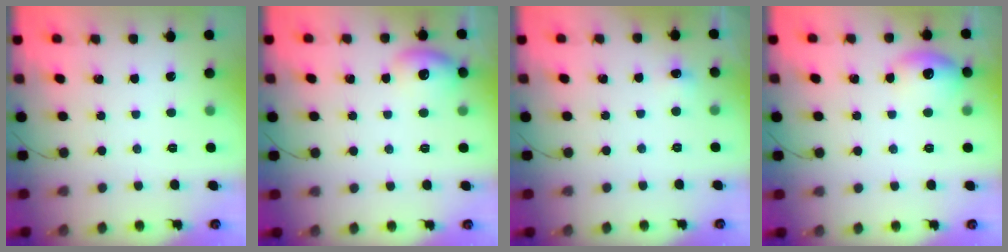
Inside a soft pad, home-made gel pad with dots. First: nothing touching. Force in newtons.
{"total": 9.4, "press": 9.3, "slide": 1.3}
{"total": 4.8, "press": 4.6, "slide": 1.4}
{"total": 9.2, "press": 9.0, "slide": 1.5}